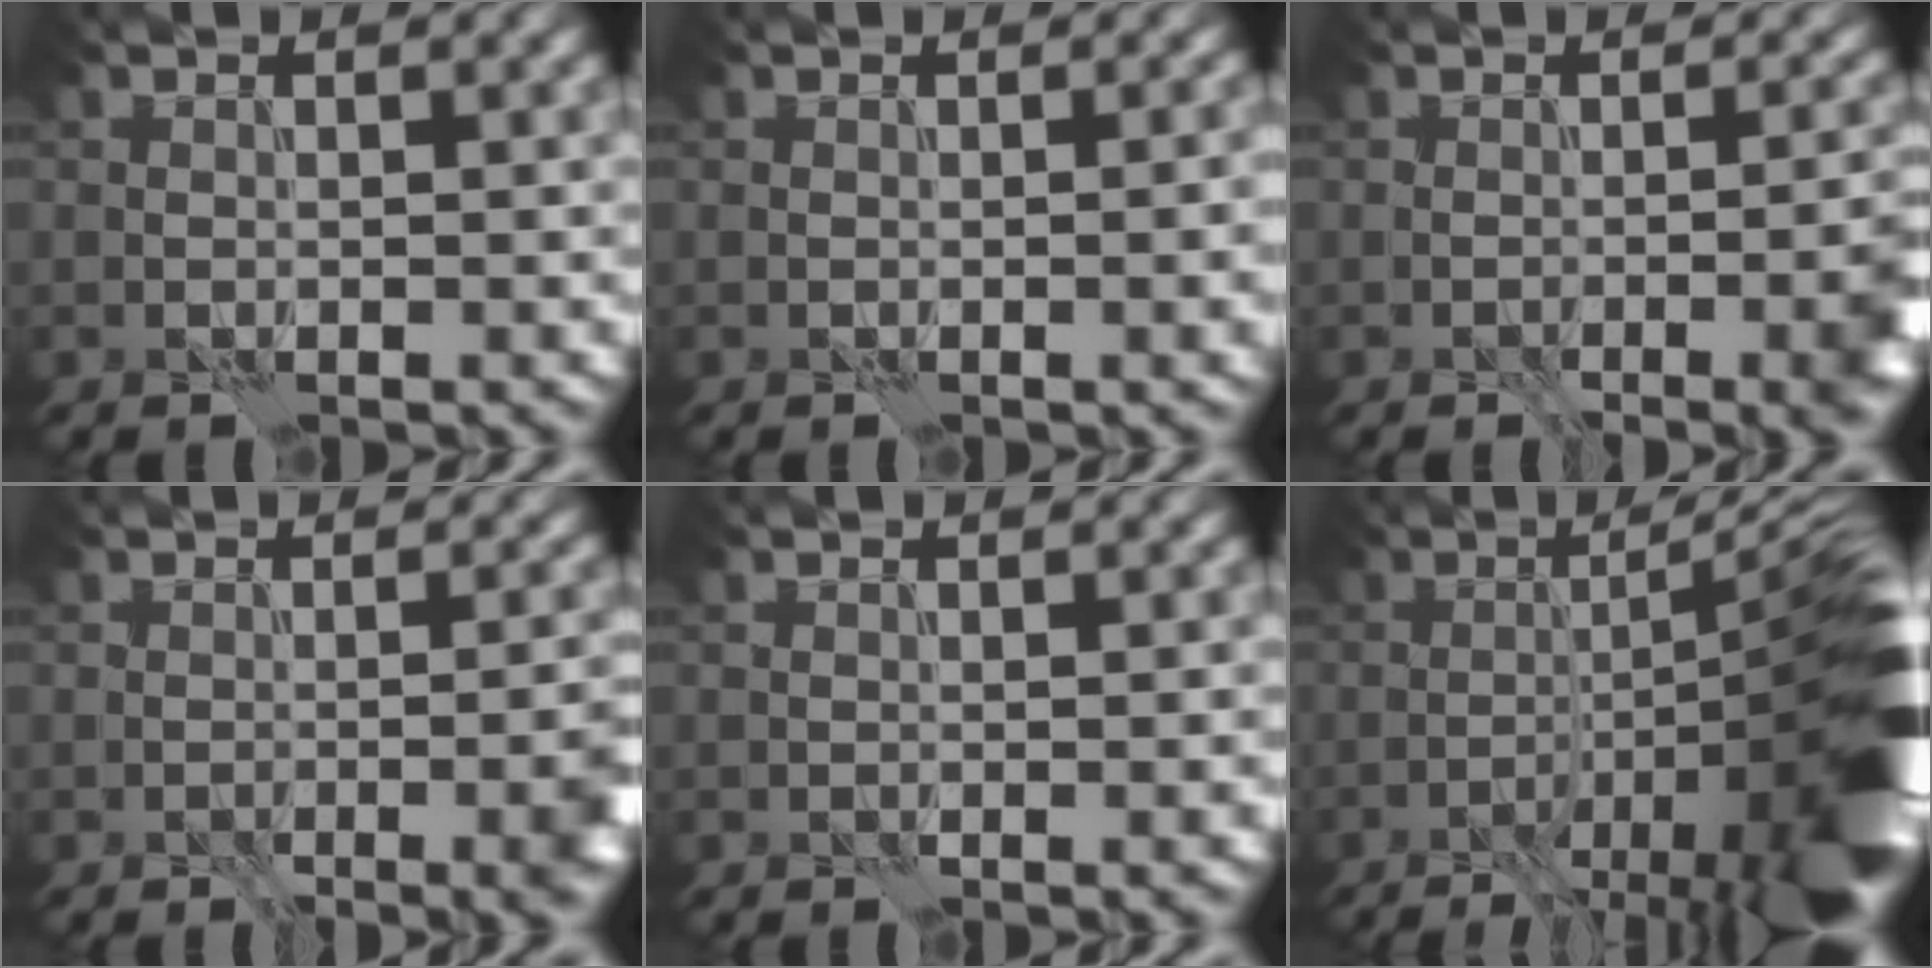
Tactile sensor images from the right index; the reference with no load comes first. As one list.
[{"total": 2.4, "force": [-0.3, 0.5, 2.3], "torque": [-0.028, -0.001, -0.005]}, {"total": 5.3, "force": [-2.4, 1.4, 4.6], "torque": [-0.052, -0.002, -0.030]}, {"total": 4.7, "force": [-2.2, 1.1, 3.9], "torque": [-0.049, -0.001, -0.028]}, {"total": 0.7, "force": [-0.3, -0.1, 0.6], "torque": [-0.007, -0.003, -0.004]}, {"total": 15.7, "force": [-5.8, 3.7, 14.1], "torque": [-0.151, 0.001, -0.078]}]